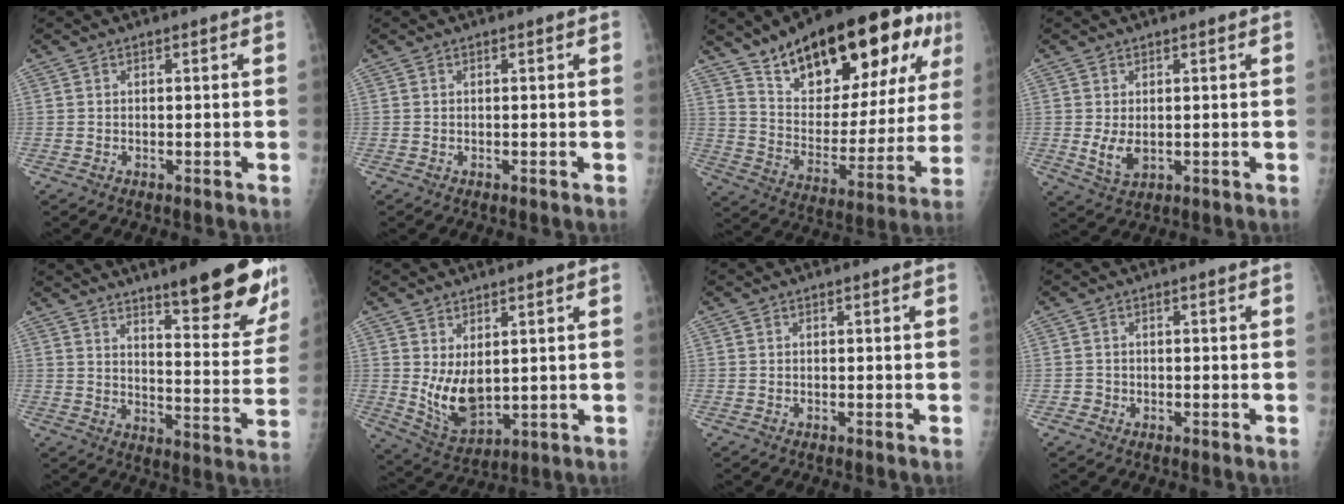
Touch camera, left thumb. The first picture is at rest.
{"total": 0.0}
{"total": 28.5, "force": [15.7, 11.4, 20.8], "torque": [-0.281, -0.027, 0.251]}
{"total": 4.0, "force": [0.0, 2.5, 3.1], "torque": [-0.054, -0.011, 0.009]}
{"total": 19.1, "force": [12.6, 4.1, 13.8], "torque": [-0.144, -0.077, 0.179]}
{"total": 8.6, "force": [1.6, 4.8, 6.9], "torque": [-0.110, -0.029, 0.051]}
{"total": 0.0}
{"total": 1.2, "force": [-0.5, 1.1, 0.0], "torque": [0.009, 0.006, -0.012]}